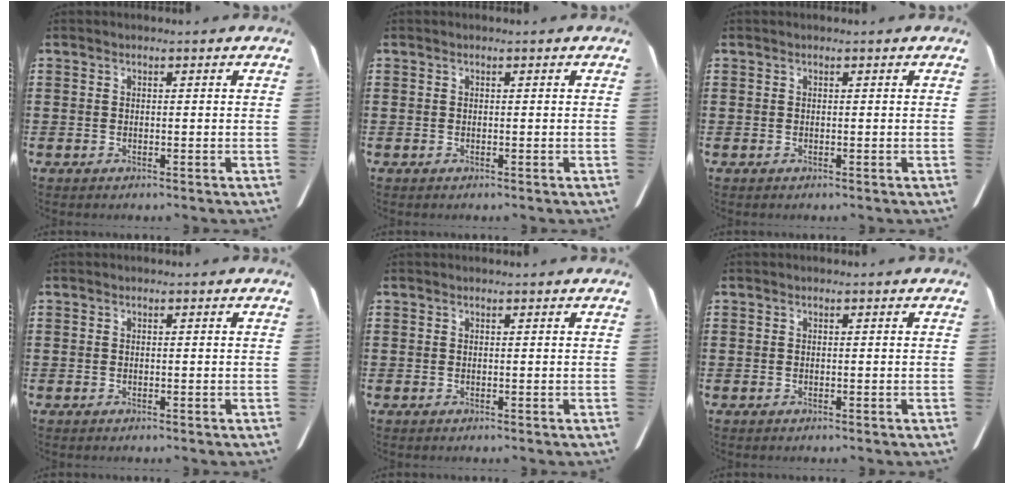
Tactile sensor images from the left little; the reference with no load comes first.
{"total": 0.0}
{"total": 0.0}
{"total": 0.0}
{"total": 0.0}
{"total": 0.0}